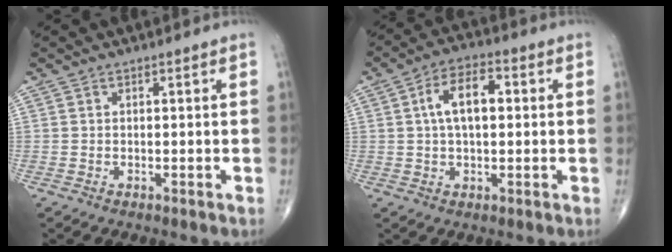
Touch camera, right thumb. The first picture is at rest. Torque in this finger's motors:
{"motor_torque": [0.35, 2.26, 1.16, 0.39, 0.07]}